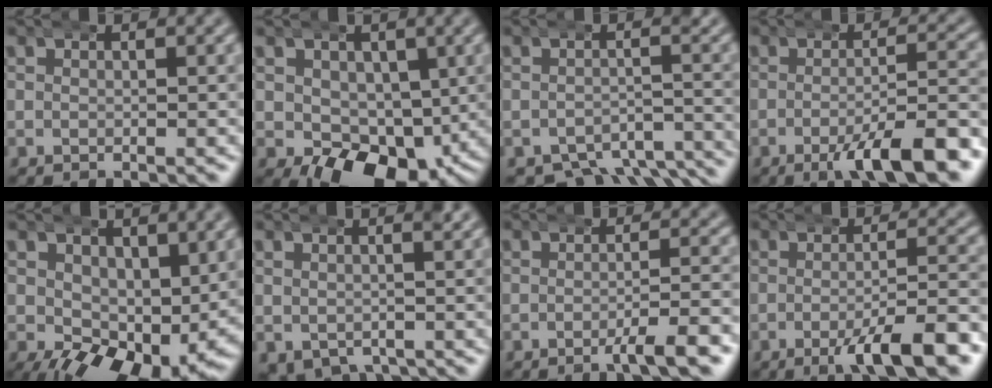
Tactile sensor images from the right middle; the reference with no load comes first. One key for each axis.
{"total": 6.9, "fx": -2.4, "fy": 4.6, "fz": 4.6, "tx": -0.076, "ty": -0.045, "tz": -0.015}
{"total": 7.6, "fx": -6.4, "fy": 3.0, "fz": 2.9, "tx": -0.023, "ty": -0.021, "tz": -0.098}
{"total": 6.9, "fx": -3.8, "fy": 1.4, "fz": 5.6, "tx": -0.083, "ty": -0.011, "tz": -0.057}
{"total": 8.4, "fx": -1.9, "fy": 4.6, "fz": 6.7, "tx": -0.109, "ty": -0.059, "tz": 0.002}
{"total": 4.0, "fx": -2.6, "fy": 2.1, "fz": 2.2, "tx": -0.036, "ty": -0.018, "tz": -0.027}
{"total": 3.2, "fx": -2.0, "fy": 0.0, "fz": 2.5, "tx": -0.037, "ty": 0.001, "tz": -0.035}
{"total": 6.2, "fx": -3.4, "fy": 1.2, "fz": 5.1, "tx": -0.075, "ty": -0.009, "tz": -0.052}